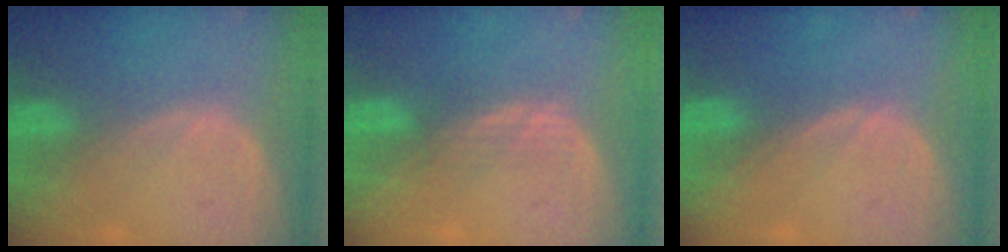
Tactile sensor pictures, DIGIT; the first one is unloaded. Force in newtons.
{"total": 2.1, "press": 2.1, "slide": 0.2}
{"total": 0.0}